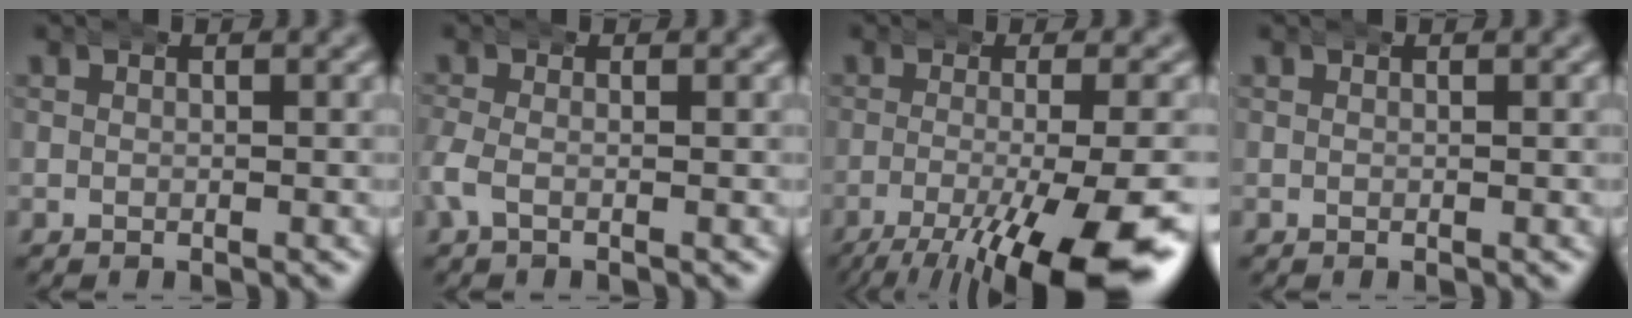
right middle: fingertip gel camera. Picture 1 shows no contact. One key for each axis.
{"total": 2.0, "fx": -0.9, "fy": 1.0, "fz": 1.4, "tx": -0.053, "ty": -0.012, "tz": -0.011}
{"total": 10.2, "fx": -4.6, "fy": 3.2, "fz": 8.6, "tx": -0.131, "ty": -0.032, "tz": -0.051}
{"total": 0.0}